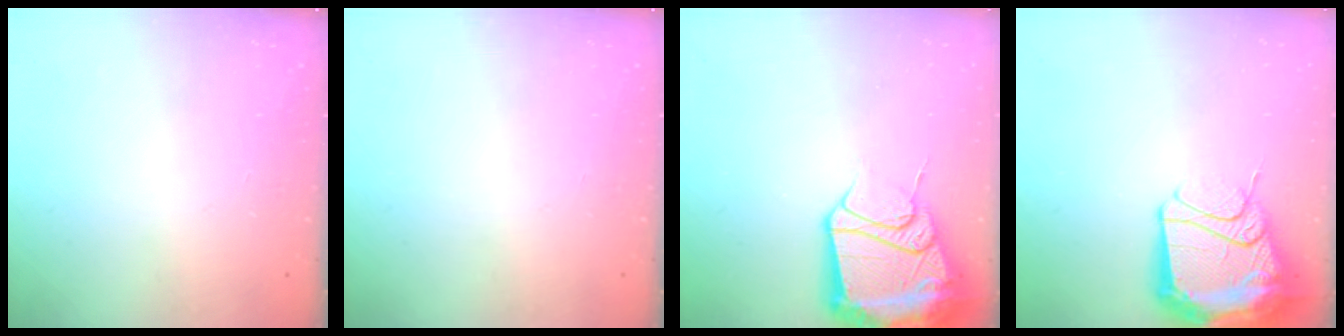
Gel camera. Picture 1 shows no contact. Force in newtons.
{"total": 0.0}
{"total": 20.6, "press": 20.5, "slide": 2.3}
{"total": 24.0, "press": 20.5, "slide": 12.5}